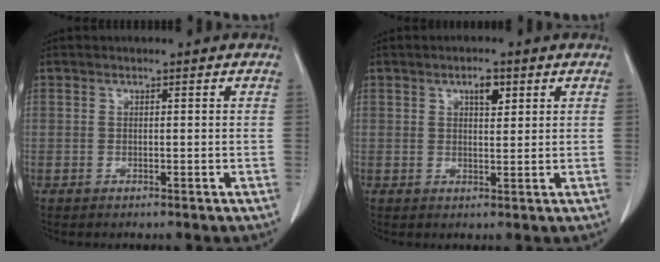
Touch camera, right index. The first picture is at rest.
{"total": 2.9, "force": [1.5, 1.0, 2.2], "torque": [-0.037, 0.000, 0.025]}